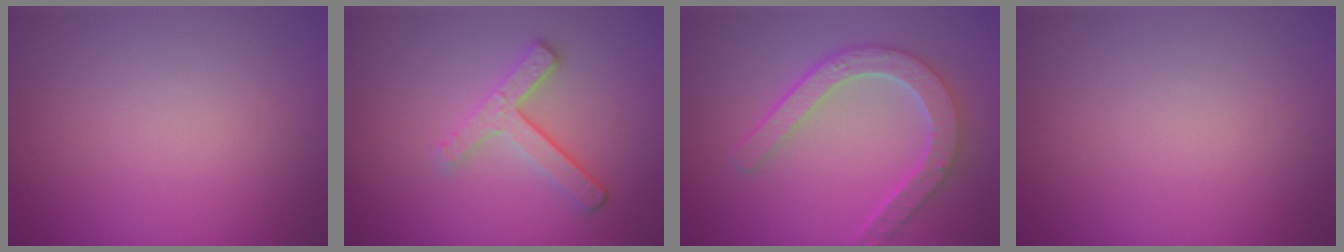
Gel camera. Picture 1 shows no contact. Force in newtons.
{"total": 3.4, "press": 2.5, "slide": 2.3}
{"total": 5.0, "press": 4.0, "slide": 3.1}
{"total": 0.0}